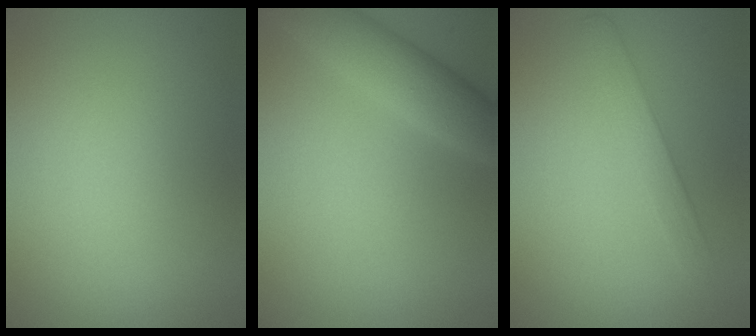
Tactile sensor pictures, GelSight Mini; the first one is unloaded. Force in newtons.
{"total": 4.2, "press": 4.2, "slide": 0.1}
{"total": 2.0, "press": 2.0, "slide": 0.0}